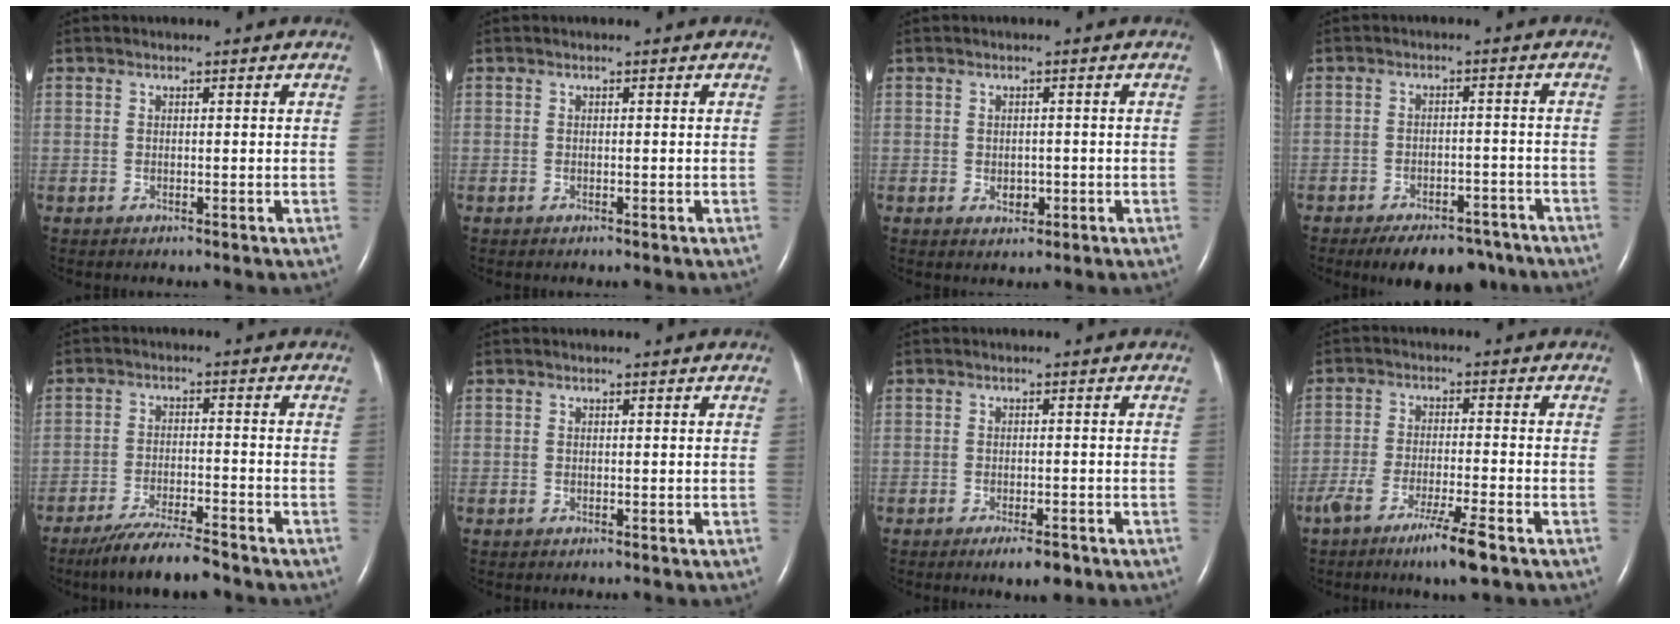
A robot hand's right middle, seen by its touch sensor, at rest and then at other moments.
{"total": 0.0}
{"total": 1.9, "force": [-0.4, 1.4, 1.1], "torque": [-0.015, 0.002, 0.001]}
{"total": 10.8, "force": [-8.6, 4.8, 4.5], "torque": [-0.053, 0.007, -0.116]}
{"total": 8.5, "force": [-7.2, 0.5, 4.5], "torque": [-0.079, -0.025, -0.124]}
{"total": 0.0}
{"total": 3.6, "force": [-2.4, 0.9, 2.6], "torque": [-0.040, -0.003, -0.032]}
{"total": 7.4, "force": [-4.8, 0.0, 5.6], "torque": [-0.104, -0.016, -0.085]}